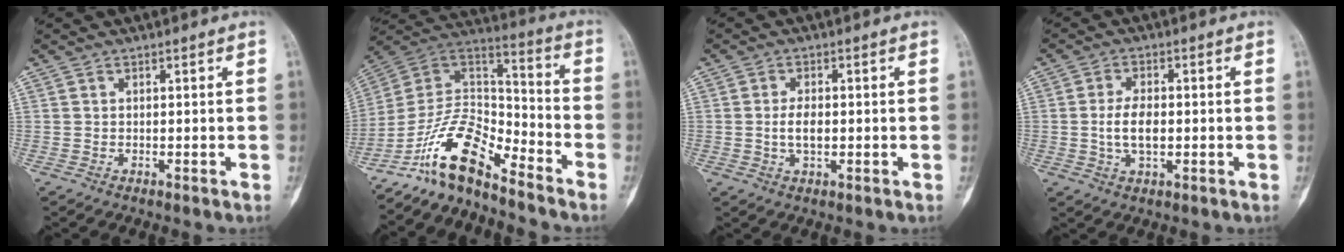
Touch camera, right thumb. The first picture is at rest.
{"total": 13.8, "force": [-10.7, 4.7, 7.3], "torque": [-0.123, 0.103, -0.207]}
{"total": 3.7, "force": [-0.4, 1.9, 3.2], "torque": [-0.052, 0.002, -0.008]}
{"total": 5.8, "force": [-0.5, 2.9, 4.9], "torque": [-0.088, 0.002, -0.013]}